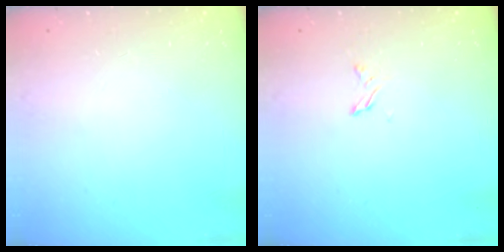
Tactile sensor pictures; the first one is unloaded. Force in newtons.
{"total": 1.7, "press": 1.7, "slide": 0.3}